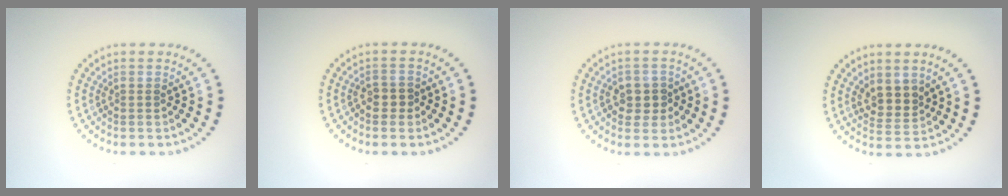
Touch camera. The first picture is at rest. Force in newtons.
{"total": 1.0, "press": 0.9, "slide": 0.4}
{"total": 2.5, "press": 2.5, "slide": 0.4}
{"total": 2.4, "press": 2.2, "slide": 1.2}